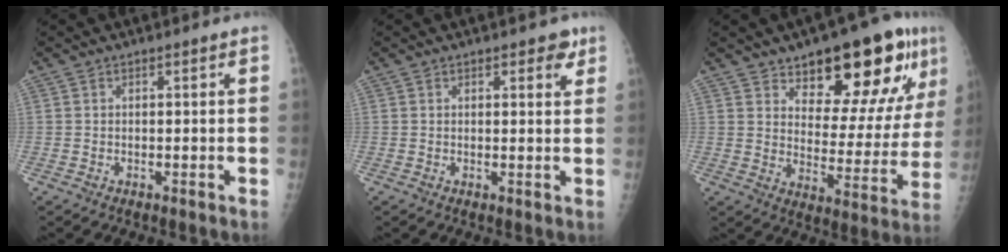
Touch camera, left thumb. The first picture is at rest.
{"total": 2.8, "force": [1.7, 1.3, 1.8], "torque": [-0.005, -0.007, 0.018]}
{"total": 20.2, "force": [11.8, 7.9, 14.3], "torque": [-0.149, -0.058, 0.176]}